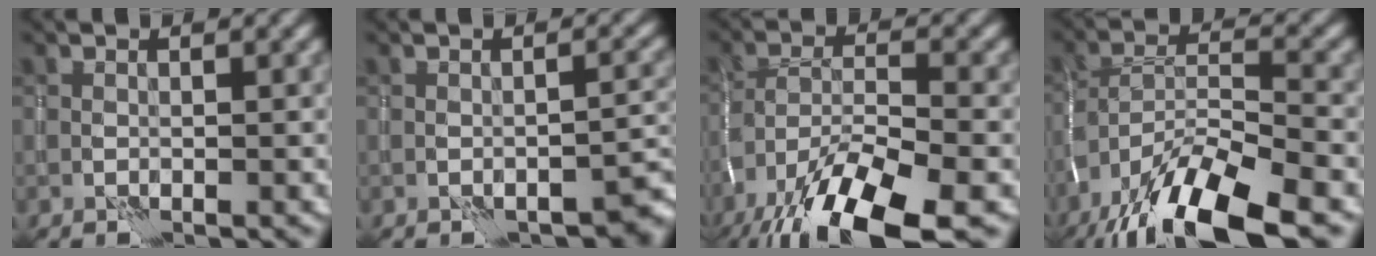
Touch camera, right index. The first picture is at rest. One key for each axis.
{"total": 3.5, "fx": -2.6, "fy": 1.1, "fz": 2.0, "tx": -0.021, "ty": 0.001, "tz": -0.031}
{"total": 13.2, "fx": -8.9, "fy": 3.9, "fz": 9.0, "tx": -0.183, "ty": -0.010, "tz": -0.157}
{"total": 13.1, "fx": -9.3, "fy": 3.6, "fz": 8.6, "tx": -0.172, "ty": -0.003, "tz": -0.165}